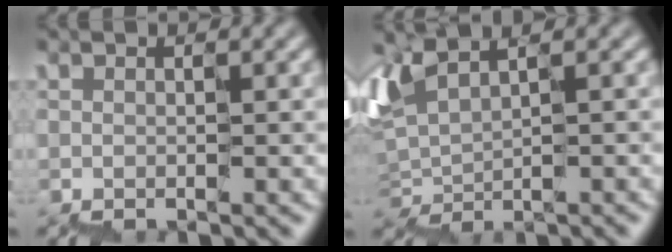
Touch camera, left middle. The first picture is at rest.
{"total": 3.0, "force": [1.5, 1.3, 2.2], "torque": [-0.058, 0.000, 0.028]}